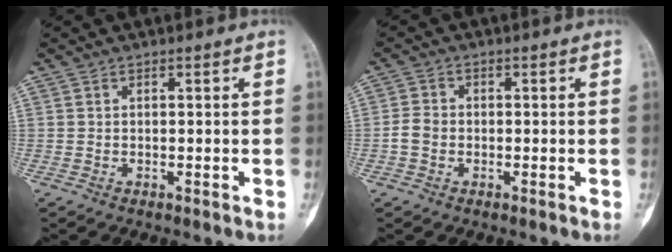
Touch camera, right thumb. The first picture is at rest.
{"total": 2.9, "force": [-0.7, 2.4, 1.6], "torque": [-0.029, 0.010, -0.017]}